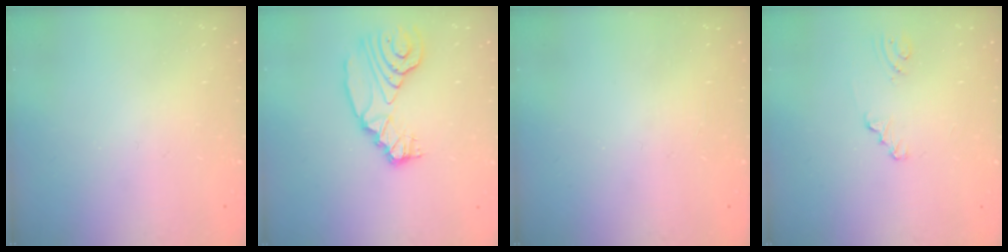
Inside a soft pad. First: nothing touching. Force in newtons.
{"total": 10.5, "press": 10.5, "slide": 0.6}
{"total": 0.0}
{"total": 1.3, "press": 1.3, "slide": 0.1}